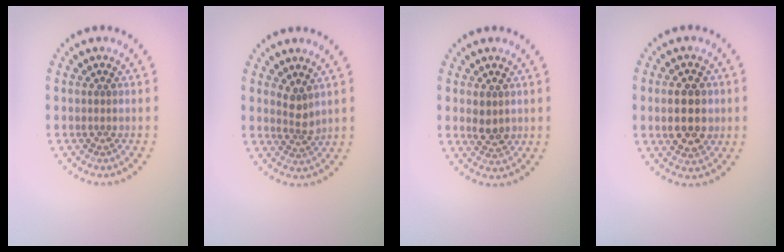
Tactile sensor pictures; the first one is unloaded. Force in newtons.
{"total": 1.8, "press": 1.3, "slide": 1.3}
{"total": 1.9, "press": 1.8, "slide": 0.6}
{"total": 4.6, "press": 4.6, "slide": 0.4}